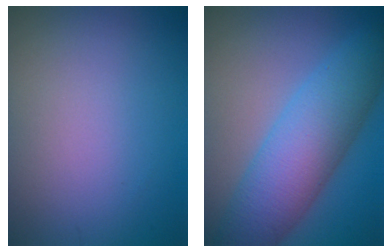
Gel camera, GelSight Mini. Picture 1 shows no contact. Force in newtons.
{"total": 8.0, "press": 8.0, "slide": 0.1}